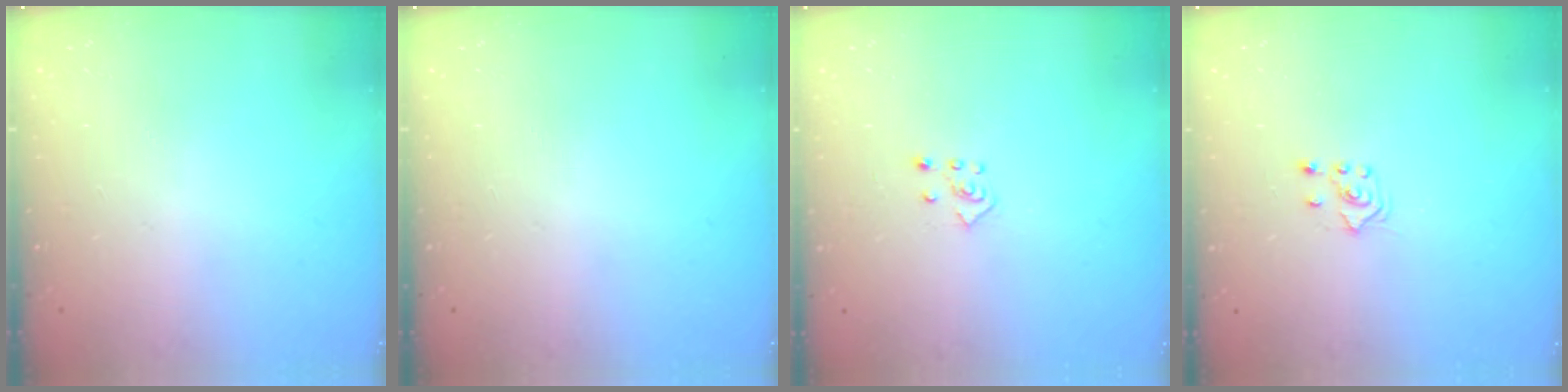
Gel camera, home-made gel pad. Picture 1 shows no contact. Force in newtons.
{"total": 0.0}
{"total": 4.7, "press": 4.6, "slide": 0.6}
{"total": 3.2, "press": 3.1, "slide": 0.9}